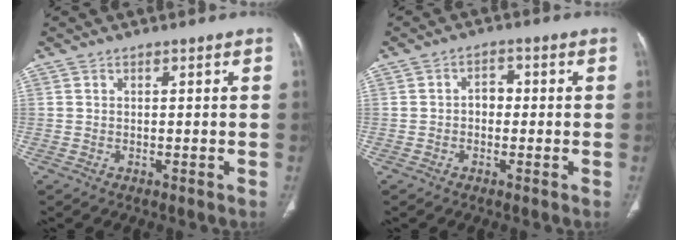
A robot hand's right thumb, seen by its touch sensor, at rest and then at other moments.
{"total": 2.8, "force": [-0.3, 2.2, 1.8], "torque": [-0.014, 0.013, -0.013]}